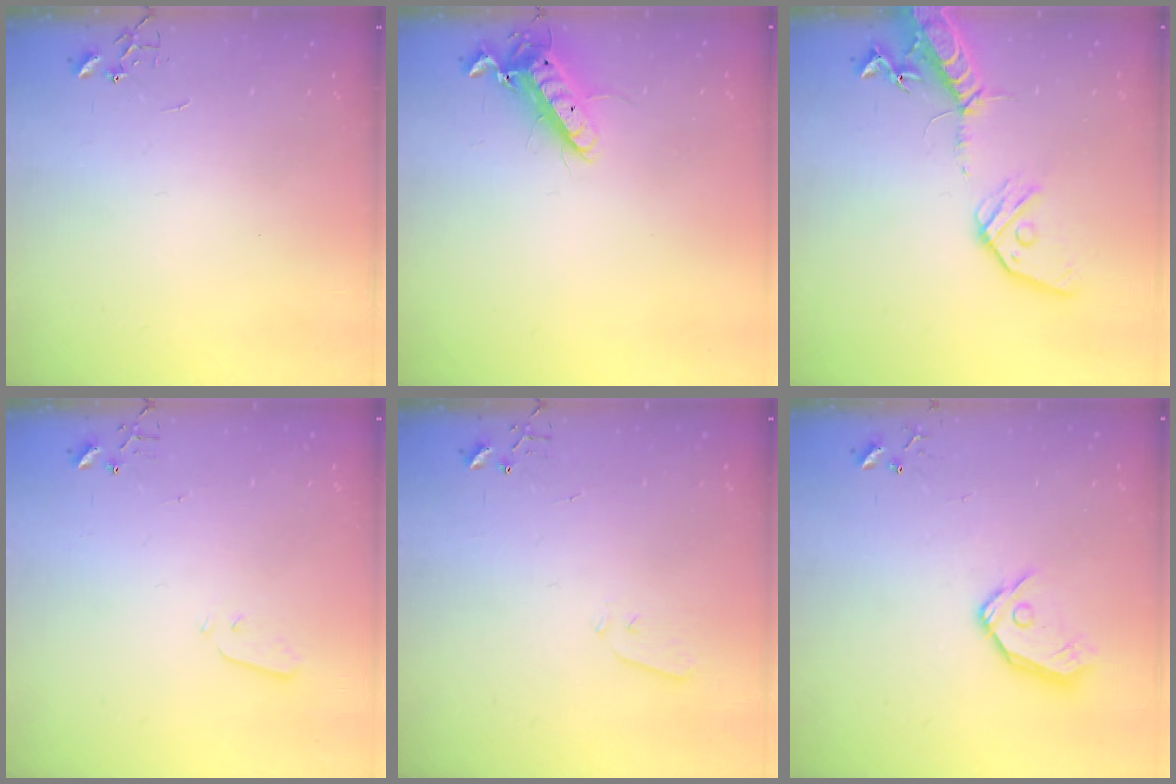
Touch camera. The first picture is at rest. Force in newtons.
{"total": 12.3, "press": 12.2, "slide": 1.7}
{"total": 16.0, "press": 15.7, "slide": 3.0}
{"total": 2.9, "press": 2.8, "slide": 0.8}
{"total": 3.6, "press": 3.5, "slide": 0.6}
{"total": 11.5, "press": 11.4, "slide": 1.7}